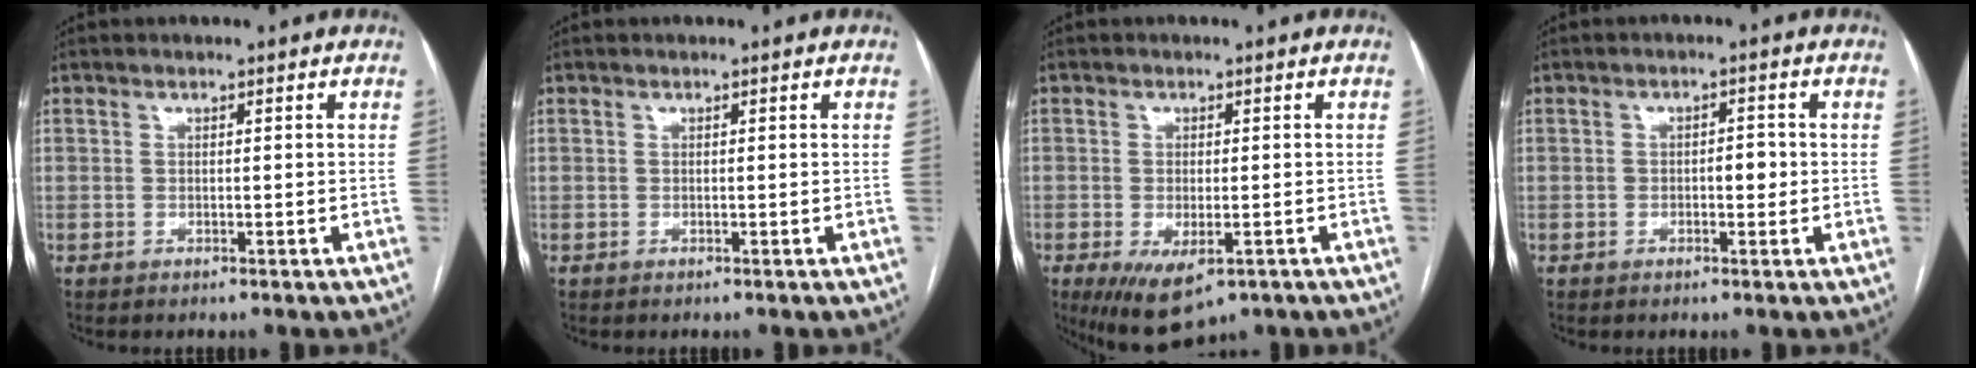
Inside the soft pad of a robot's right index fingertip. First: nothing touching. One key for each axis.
{"total": 0.0}
{"total": 8.4, "fx": -4.3, "fy": 3.6, "fz": 6.2, "tx": -0.105, "ty": -0.020, "tz": -0.062}
{"total": 2.6, "fx": -0.3, "fy": 1.3, "fz": 2.2, "tx": -0.031, "ty": 0.008, "tz": -0.003}